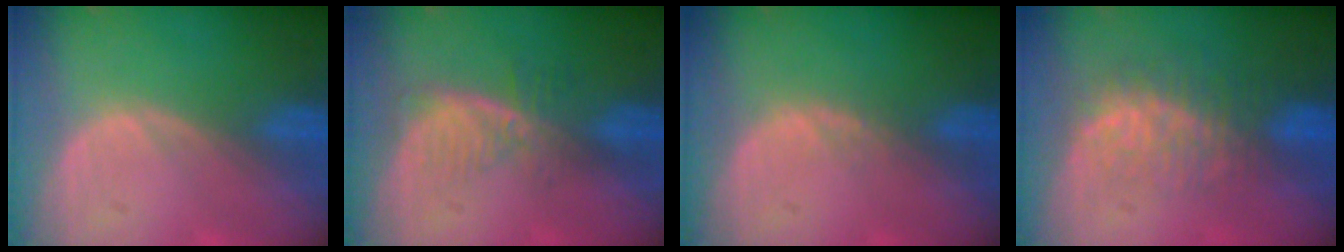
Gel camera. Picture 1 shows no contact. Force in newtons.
{"total": 5.7, "press": 4.9, "slide": 2.9}
{"total": 0.8, "press": 0.8, "slide": 0.3}
{"total": 7.9, "press": 7.4, "slide": 2.9}